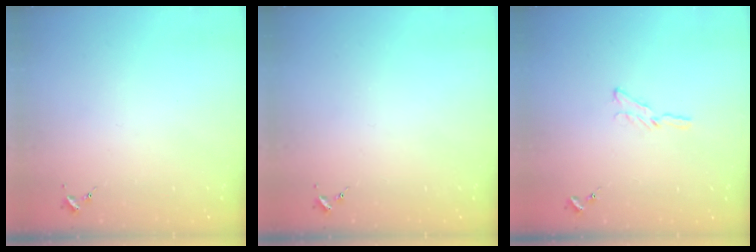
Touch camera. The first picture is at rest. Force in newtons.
{"total": 0.0}
{"total": 4.4, "press": 4.4, "slide": 0.5}